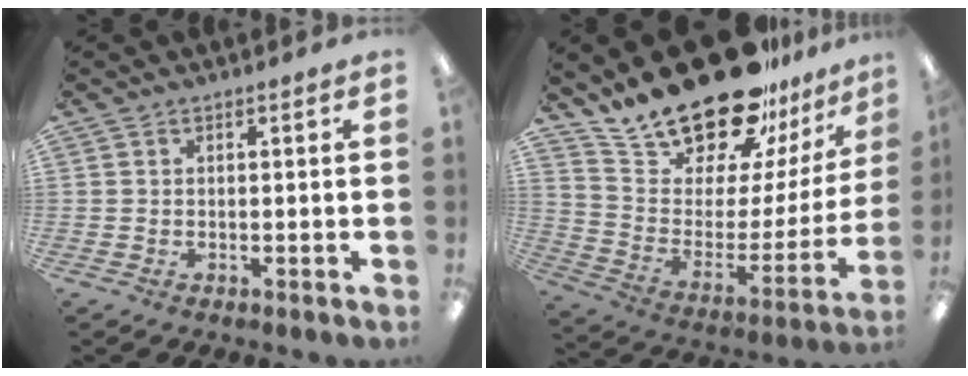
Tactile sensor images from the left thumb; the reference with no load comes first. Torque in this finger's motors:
{"motor_torque": [0.88, 0.68, 1.42, -1.35, 0.10]}